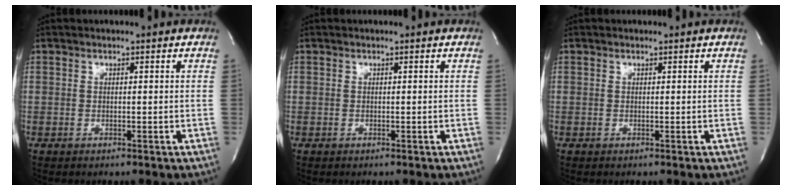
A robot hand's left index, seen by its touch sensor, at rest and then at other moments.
{"total": 0.0}
{"total": 0.0}